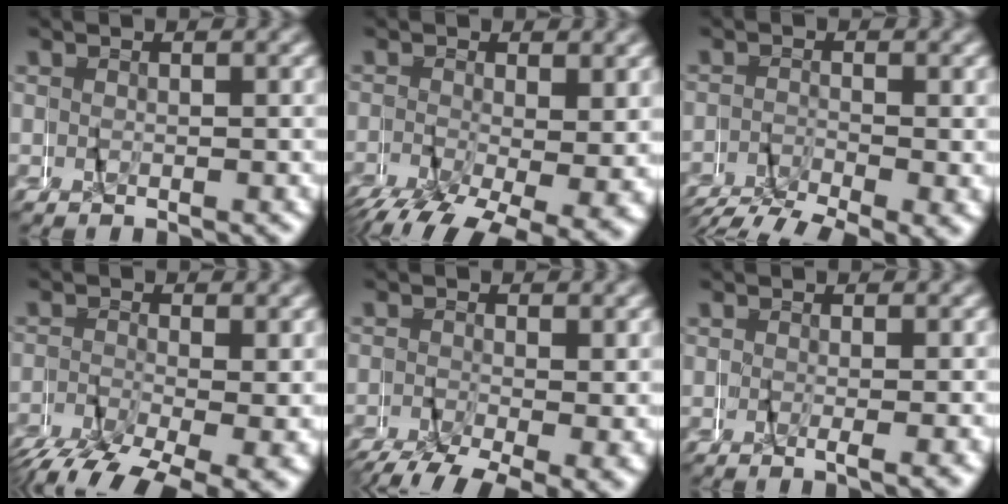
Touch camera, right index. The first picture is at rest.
{"total": 6.5, "force": [-3.4, 2.9, 4.7], "torque": [-0.083, -0.039, -0.036]}
{"total": 4.2, "force": [-3.5, 1.5, 1.7], "torque": [-0.020, -0.012, -0.057]}
{"total": 6.5, "force": [-4.9, 2.2, 3.8], "torque": [-0.068, -0.035, -0.067]}
{"total": 6.1, "force": [-4.4, 2.1, 3.7], "torque": [-0.056, -0.032, -0.055]}
{"total": 1.1, "force": [-0.2, -1.0, 0.4], "torque": [-0.003, -0.001, -0.004]}